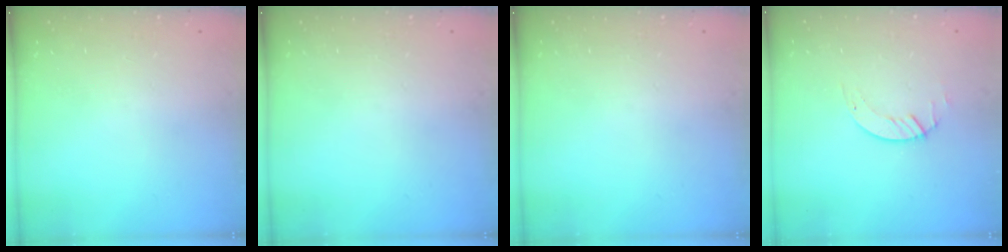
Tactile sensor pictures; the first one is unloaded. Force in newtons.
{"total": 0.0}
{"total": 0.0}
{"total": 1.2, "press": 1.1, "slide": 0.2}